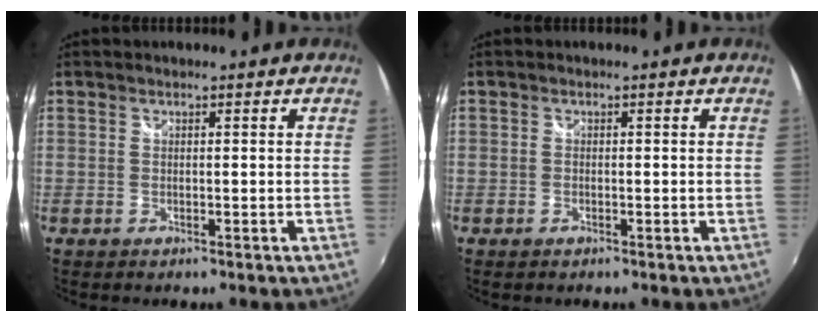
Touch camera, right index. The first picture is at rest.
{"total": 0.8, "force": [-0.6, 0.4, 0.3], "torque": [-0.006, -0.002, -0.013]}